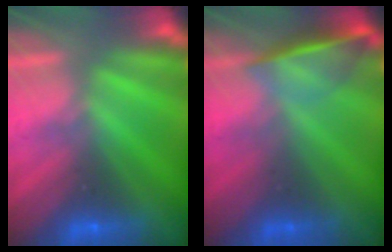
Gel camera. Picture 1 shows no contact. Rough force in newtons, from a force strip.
{"total": 3.7}